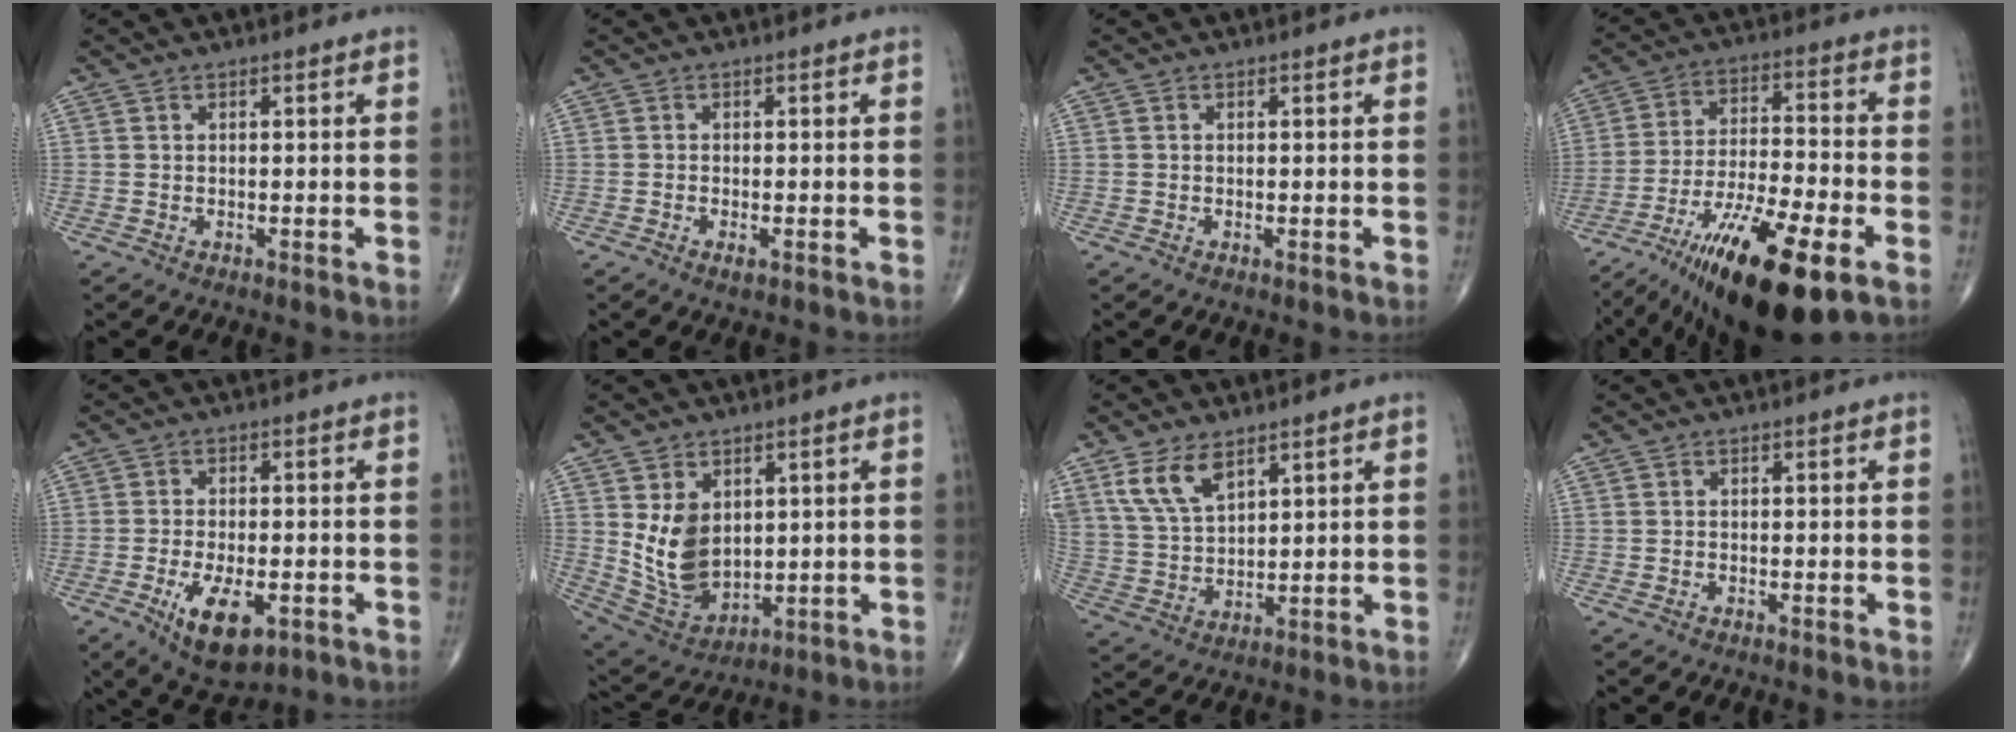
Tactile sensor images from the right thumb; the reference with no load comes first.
{"total": 1.4, "force": [-0.7, 0.5, 1.2], "torque": [-0.021, -0.003, -0.013]}
{"total": 0.0}
{"total": 21.5, "force": [-11.4, 5.6, 17.4], "torque": [-0.301, 0.026, -0.193]}
{"total": 10.0, "force": [-3.8, 4.6, 8.1], "torque": [-0.131, -0.004, -0.053]}
{"total": 11.2, "force": [2.1, 7.8, 7.8], "torque": [-0.117, -0.024, 0.064]}
{"total": 8.7, "force": [5.3, 4.3, 5.3], "torque": [-0.099, -0.018, 0.116]}
{"total": 0.0}